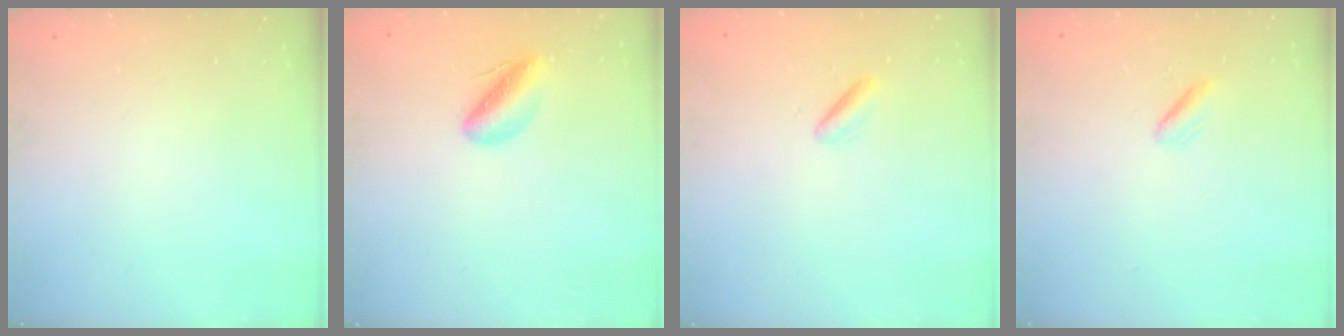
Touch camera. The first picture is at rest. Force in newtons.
{"total": 5.4, "press": 5.2, "slide": 1.4}
{"total": 1.1, "press": 0.7, "slide": 0.8}
{"total": 2.0, "press": 2.0, "slide": 0.6}